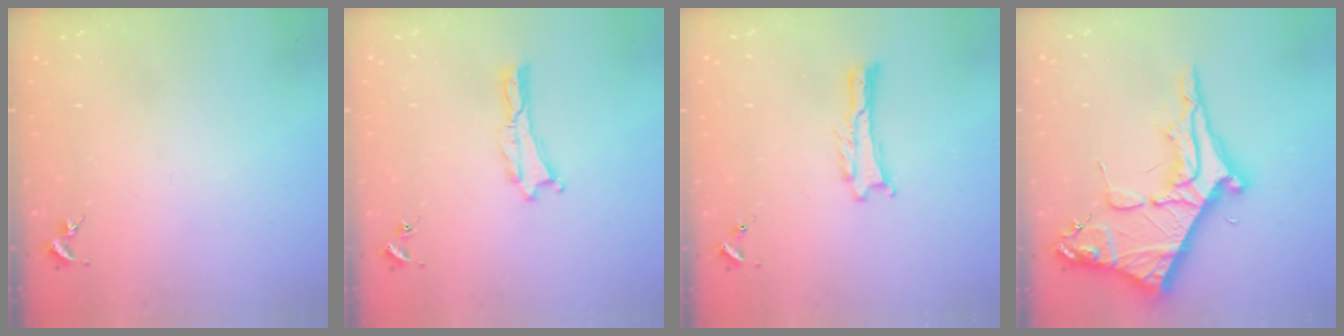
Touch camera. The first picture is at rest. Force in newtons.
{"total": 0.0}
{"total": 0.0}
{"total": 10.3, "press": 10.2, "slide": 1.1}